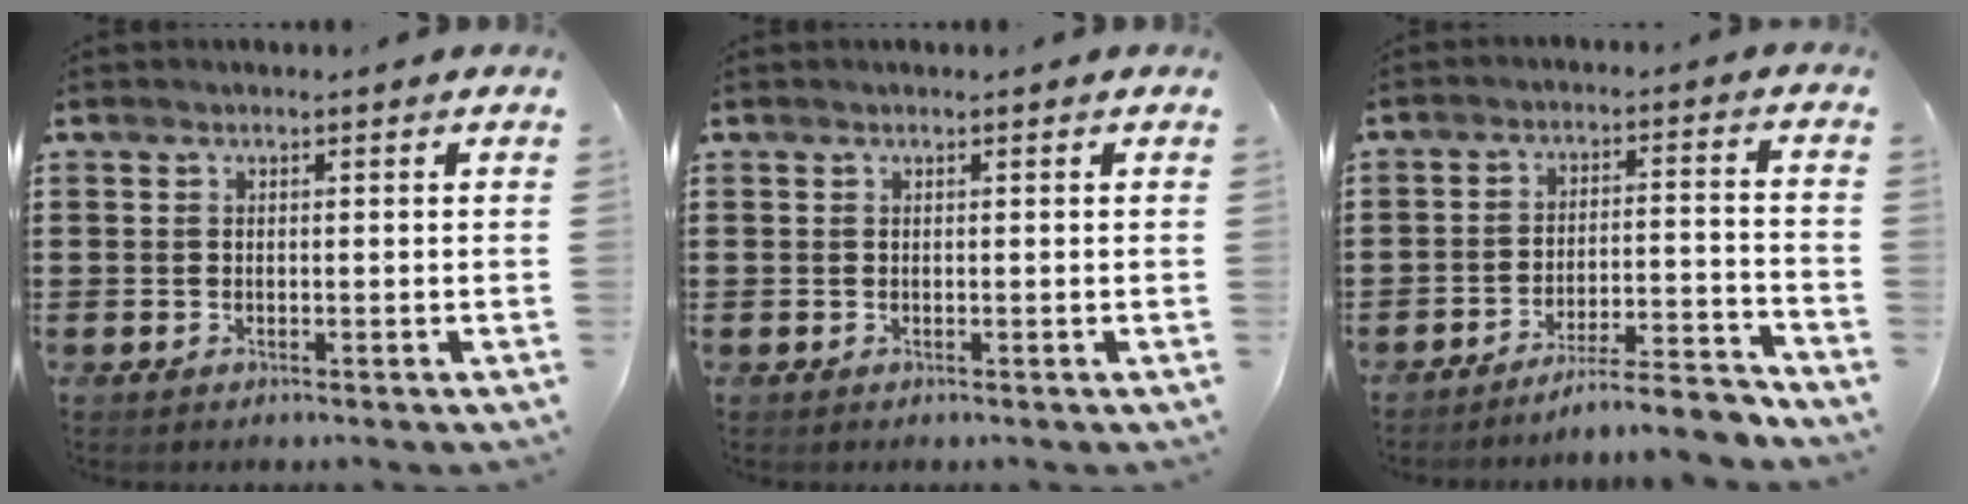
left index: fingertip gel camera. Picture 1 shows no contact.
{"total": 0.0}
{"total": 6.5, "force": [-6.0, -0.1, 2.4], "torque": [-0.033, 0.001, -0.112]}